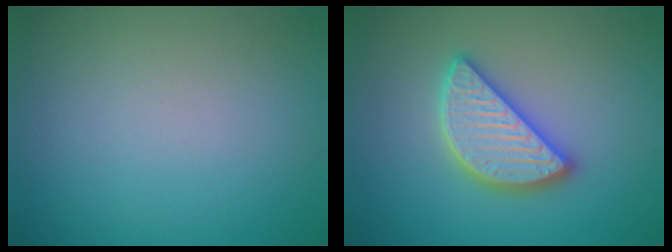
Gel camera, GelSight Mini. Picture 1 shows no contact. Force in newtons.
{"total": 4.7, "press": 4.7, "slide": 0.4}